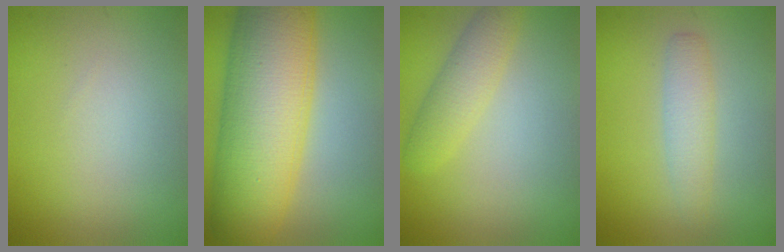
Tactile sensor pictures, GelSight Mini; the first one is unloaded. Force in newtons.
{"total": 12.7, "press": 12.7, "slide": 0.2}
{"total": 3.1, "press": 3.1, "slide": 0.1}
{"total": 2.4, "press": 2.4, "slide": 0.1}